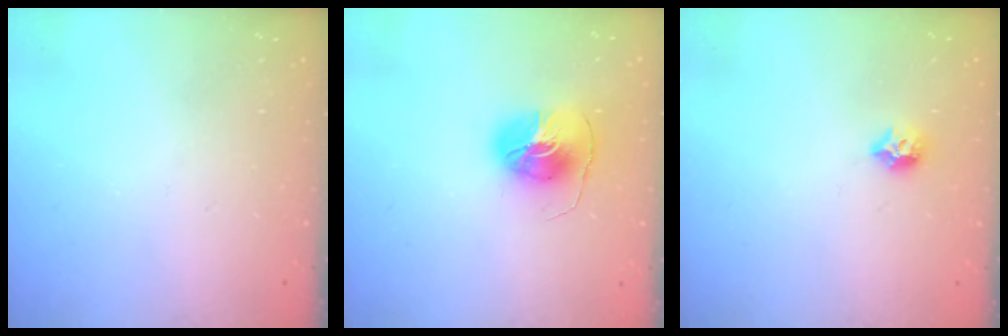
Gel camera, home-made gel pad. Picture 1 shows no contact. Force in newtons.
{"total": 9.1, "press": 9.1, "slide": 0.5}
{"total": 7.5, "press": 7.4, "slide": 0.8}